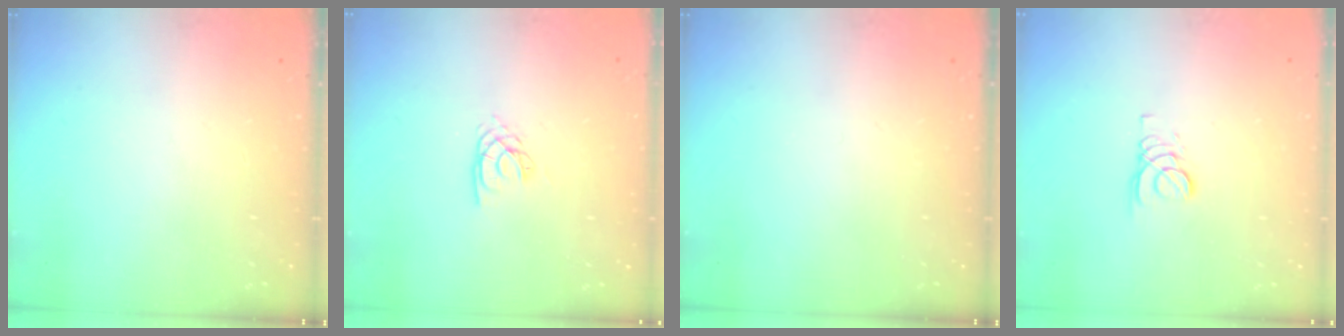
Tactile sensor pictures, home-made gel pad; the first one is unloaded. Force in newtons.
{"total": 2.1, "press": 2.1, "slide": 0.3}
{"total": 0.0}
{"total": 2.1, "press": 2.1, "slide": 0.1}